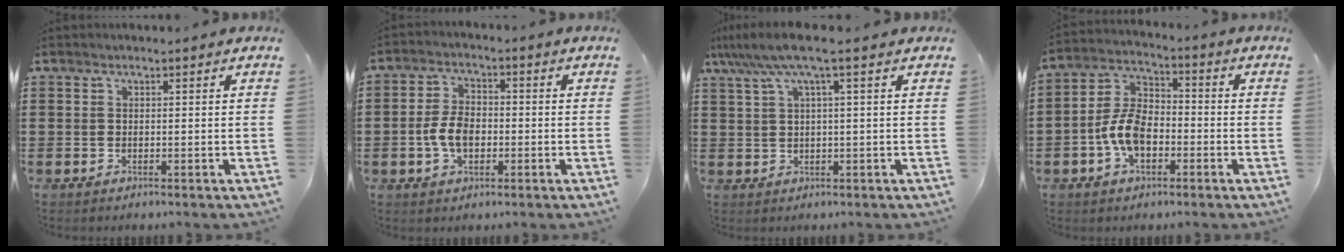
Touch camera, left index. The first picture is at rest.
{"total": 5.2, "force": [-0.9, 3.1, 4.1], "torque": [-0.097, -0.001, -0.021]}
{"total": 5.1, "force": [2.0, 0.2, 4.7], "torque": [-0.103, -0.004, 0.030]}
{"total": 8.3, "force": [-2.7, 4.8, 6.2], "torque": [-0.146, 0.007, -0.058]}